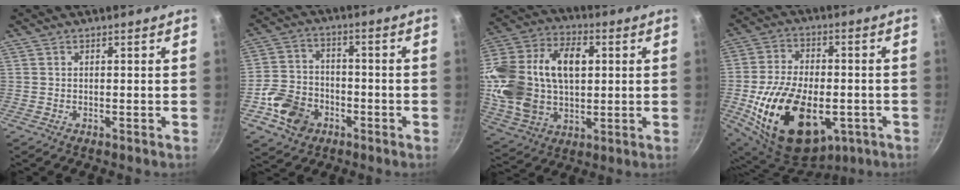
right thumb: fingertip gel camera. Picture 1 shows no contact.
{"total": 11.0, "force": [-4.5, 8.5, 5.2], "torque": [-0.075, 0.033, -0.086]}
{"total": 24.2, "force": [3.0, 16.2, 17.8], "torque": [-0.330, 0.024, 0.055]}
{"total": 23.5, "force": [-6.1, 14.3, 17.6], "torque": [-0.302, 0.015, -0.083]}